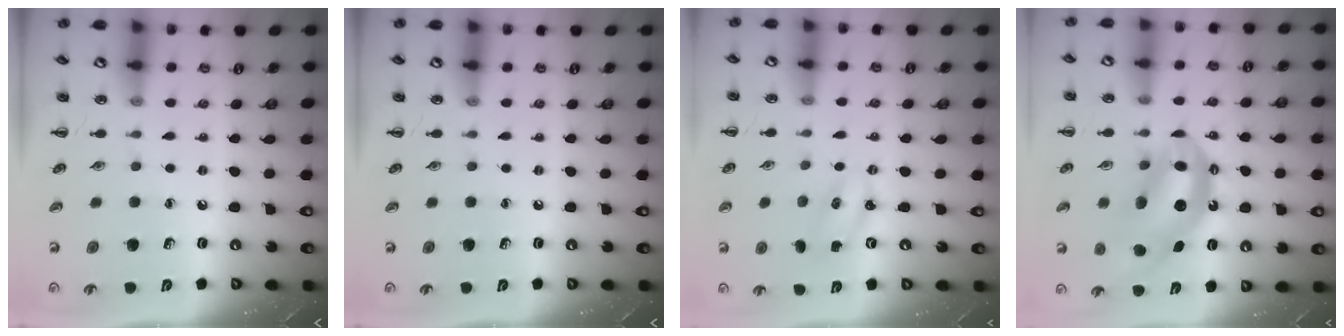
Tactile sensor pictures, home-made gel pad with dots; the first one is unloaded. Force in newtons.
{"total": 0.0}
{"total": 2.1, "press": 2.1, "slide": 0.6}
{"total": 13.8, "press": 13.3, "slide": 3.7}